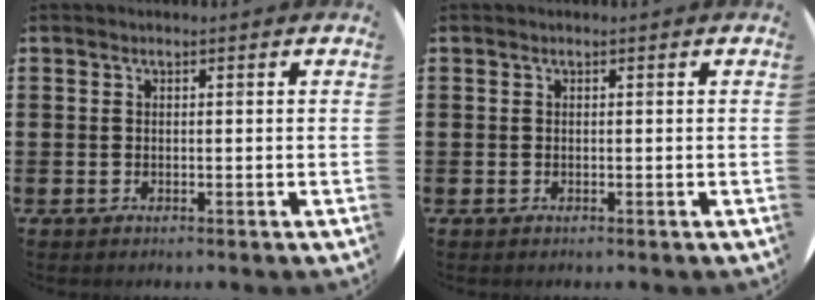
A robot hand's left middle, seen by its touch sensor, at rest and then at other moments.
{"total": 0.0}